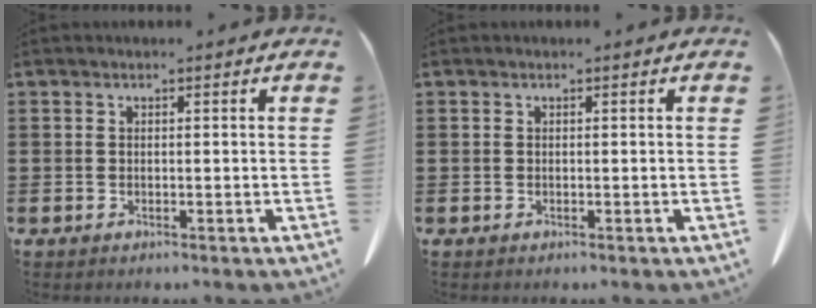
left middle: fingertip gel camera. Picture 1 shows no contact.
{"total": 0.0}